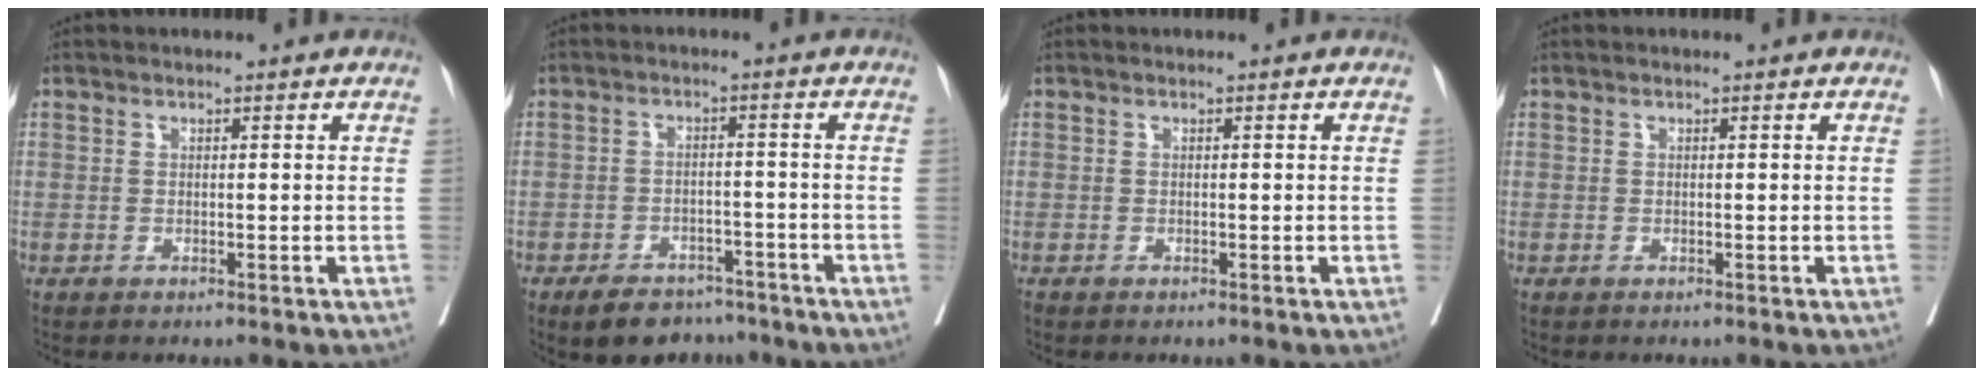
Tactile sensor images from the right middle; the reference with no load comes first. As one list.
[{"total": 7.9, "force": [-6.3, 4.0, 2.6], "torque": [-0.034, 0.006, -0.092]}, {"total": 0.0}, {"total": 0.0}]